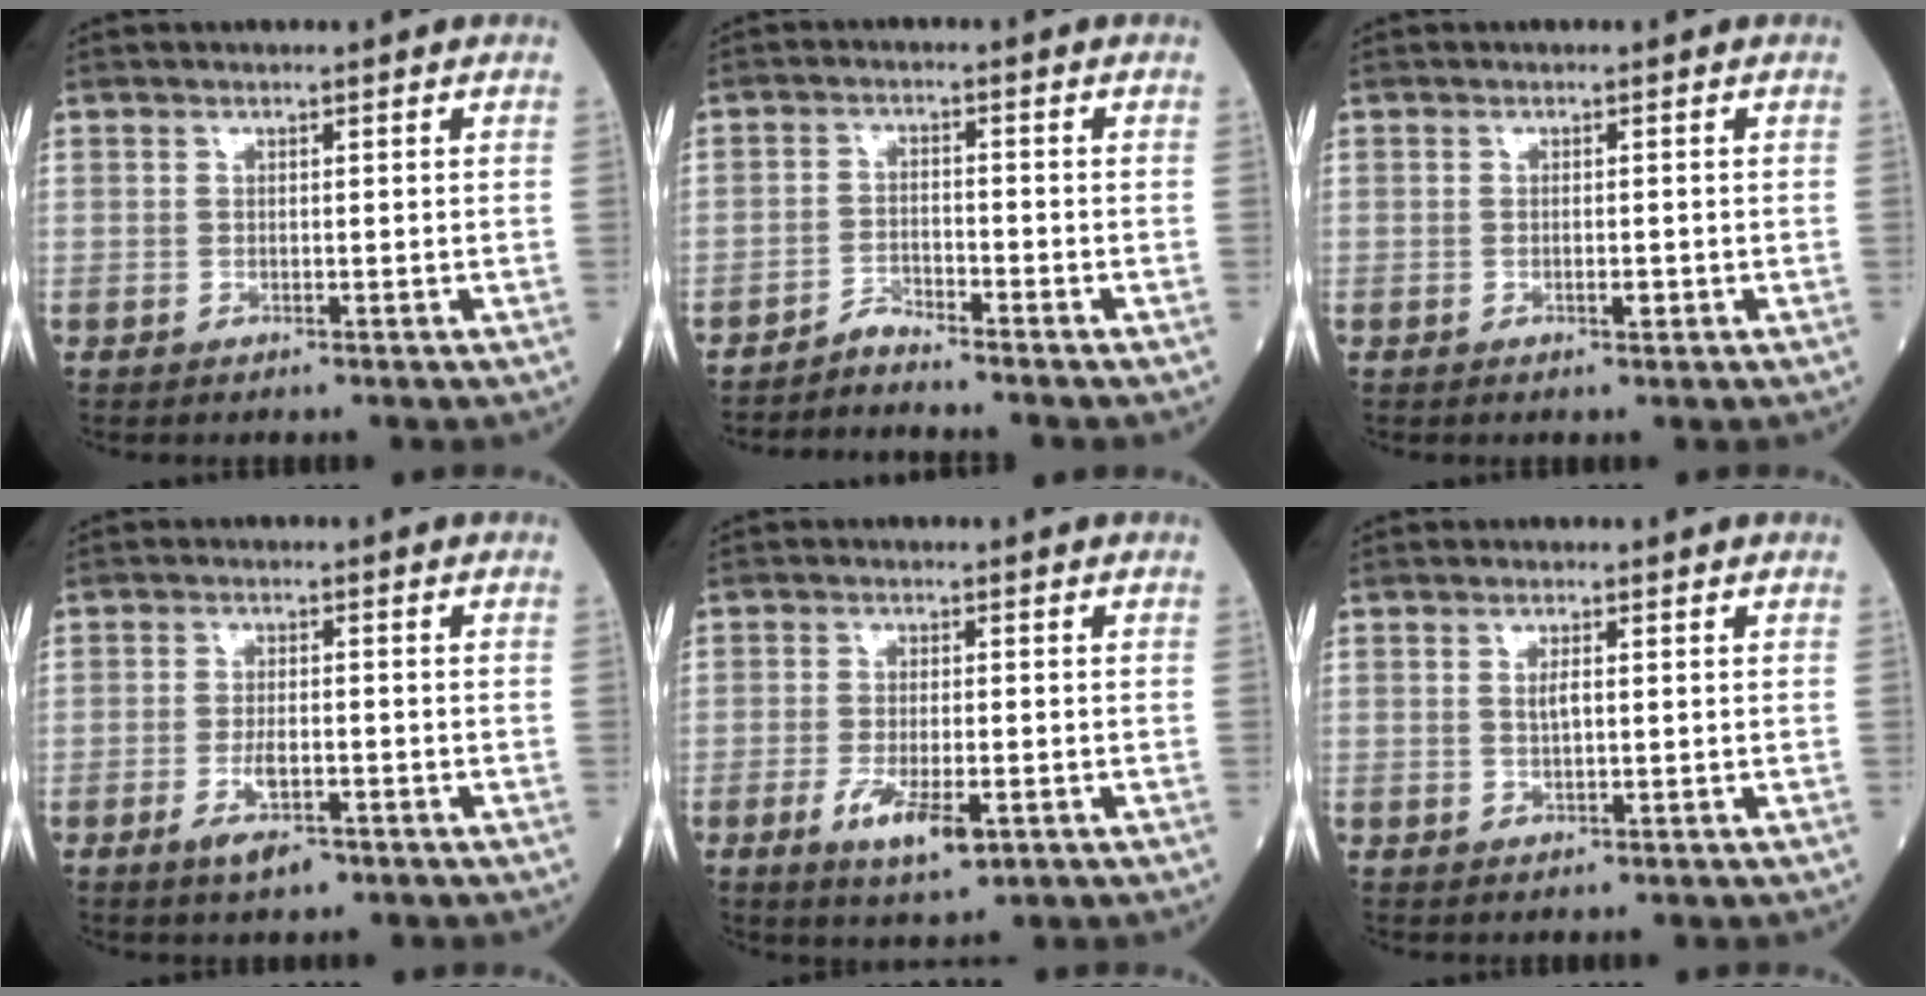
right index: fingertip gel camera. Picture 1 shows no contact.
{"total": 2.8, "force": [-2.7, -0.7, -0.2], "torque": [0.005, -0.013, -0.050]}
{"total": 1.0, "force": [-0.4, 0.3, 0.9], "torque": [-0.017, -0.001, -0.006]}
{"total": 4.1, "force": [-2.2, 1.3, 3.2], "torque": [-0.063, -0.002, -0.034]}
{"total": 6.1, "force": [-2.5, 1.7, 5.4], "torque": [-0.103, -0.011, -0.035]}
{"total": 1.7, "force": [0.3, 0.5, 1.6], "torque": [-0.032, 0.000, 0.007]}